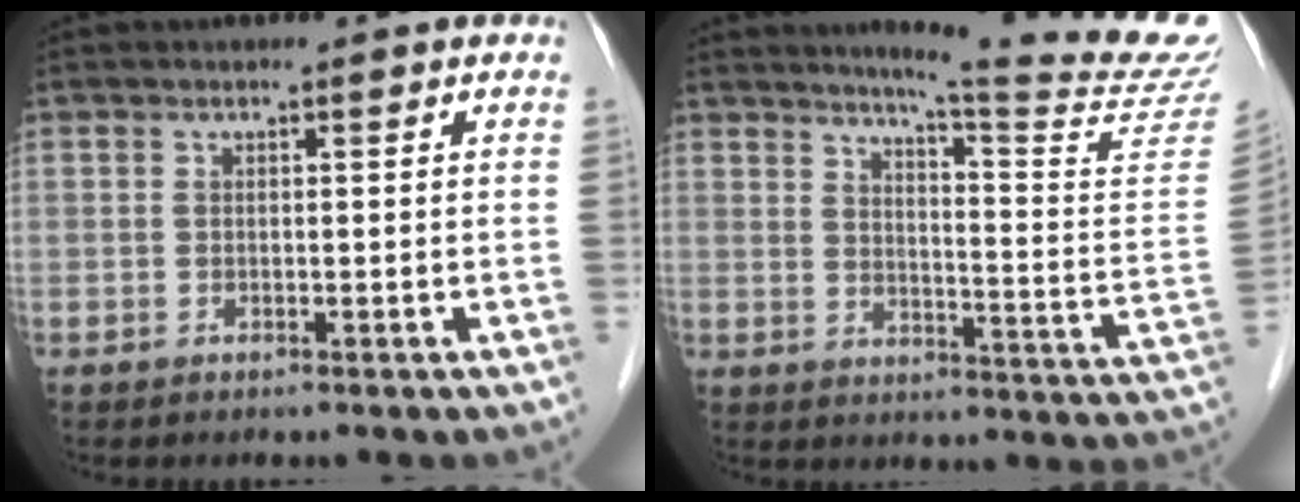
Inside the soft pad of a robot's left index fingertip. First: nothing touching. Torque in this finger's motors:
{"motor_torque": [0.99, -1.15, 0.23, 0.05]}